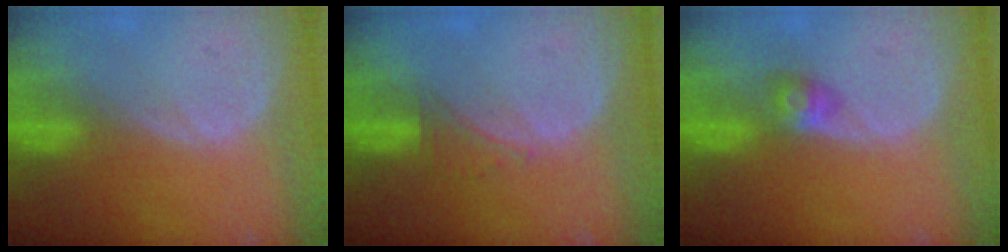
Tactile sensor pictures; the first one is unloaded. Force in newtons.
{"total": 1.7, "press": 1.6, "slide": 0.7}
{"total": 2.8, "press": 2.6, "slide": 1.2}